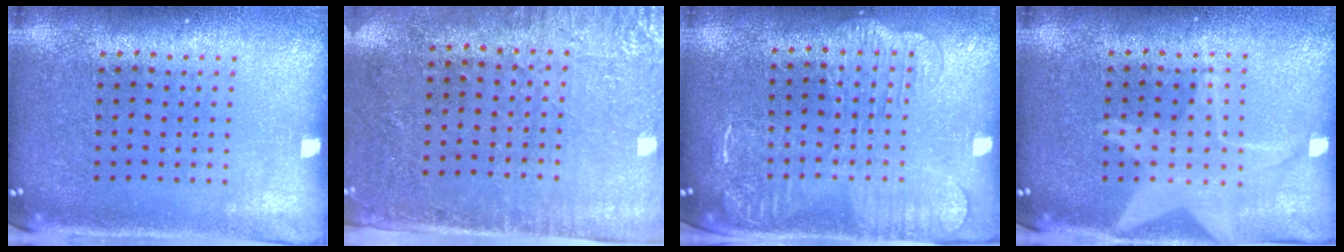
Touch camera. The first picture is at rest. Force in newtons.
{"total": 2.8, "press": 2.3, "slide": 1.6}
{"total": 2.1, "press": 1.9, "slide": 0.9}
{"total": 2.8, "press": 2.8, "slide": 0.3}